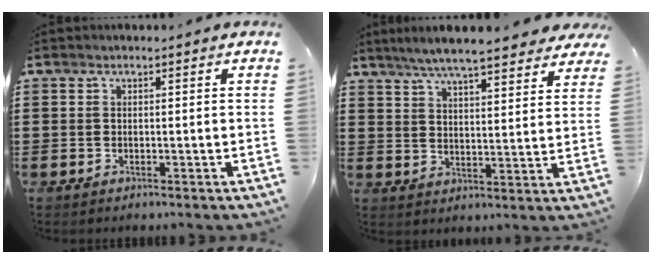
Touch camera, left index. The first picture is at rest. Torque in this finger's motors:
{"motor_torque": [2.14, 0.00, 0.61, 0.21]}